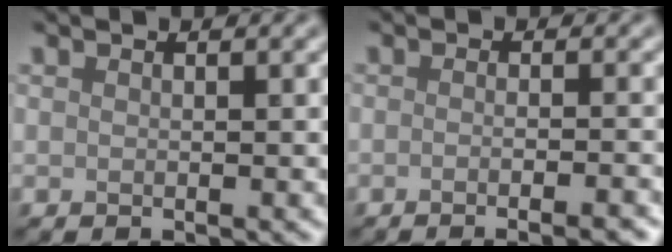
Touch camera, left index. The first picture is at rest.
{"total": 4.5, "force": [-2.3, 1.4, 3.5], "torque": [-0.023, 0.005, -0.031]}